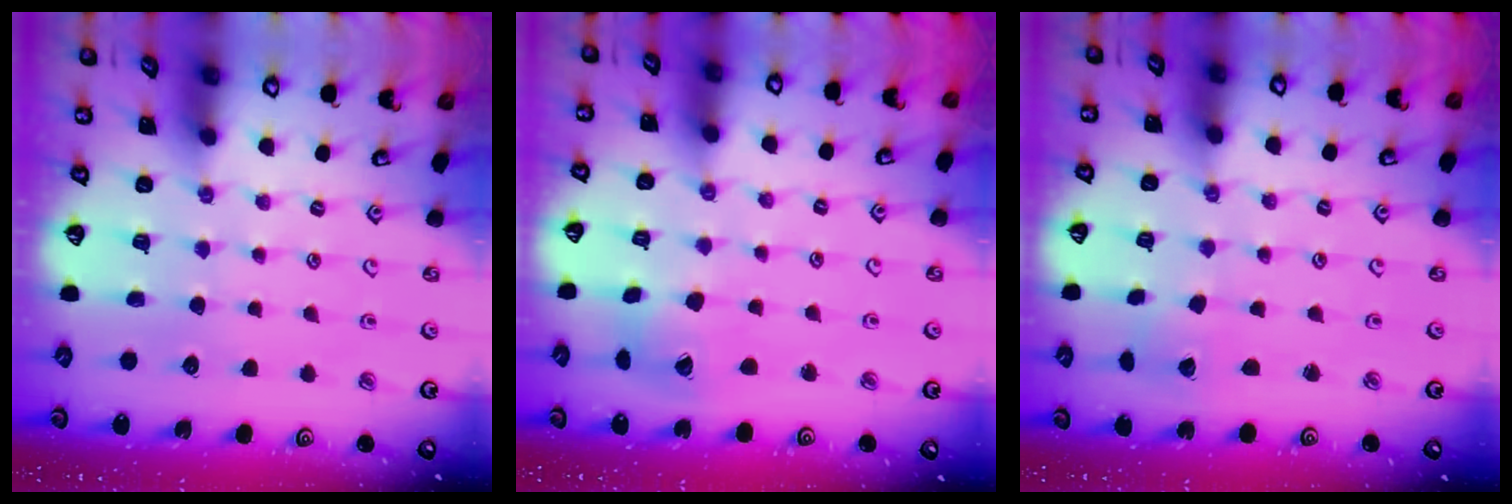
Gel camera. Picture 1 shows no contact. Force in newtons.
{"total": 9.5, "press": 9.4, "slide": 1.3}
{"total": 2.7, "press": 2.7, "slide": 0.2}